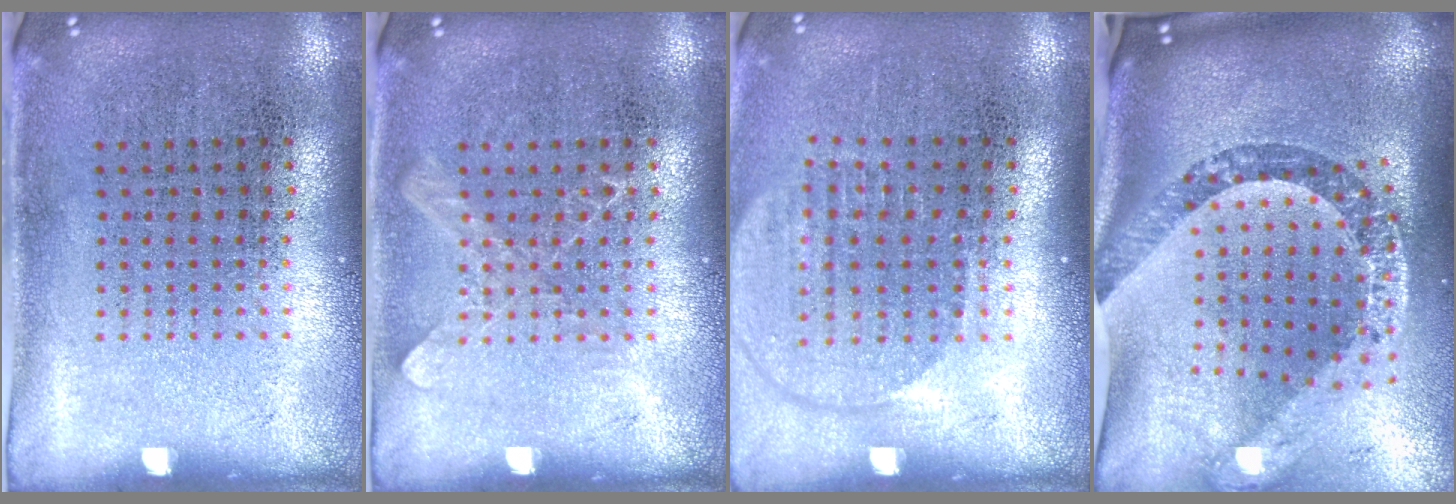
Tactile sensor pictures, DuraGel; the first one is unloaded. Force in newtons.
{"total": 1.0, "press": 1.0, "slide": 0.3}
{"total": 1.6, "press": 1.4, "slide": 0.9}
{"total": 3.7, "press": 2.5, "slide": 2.7}